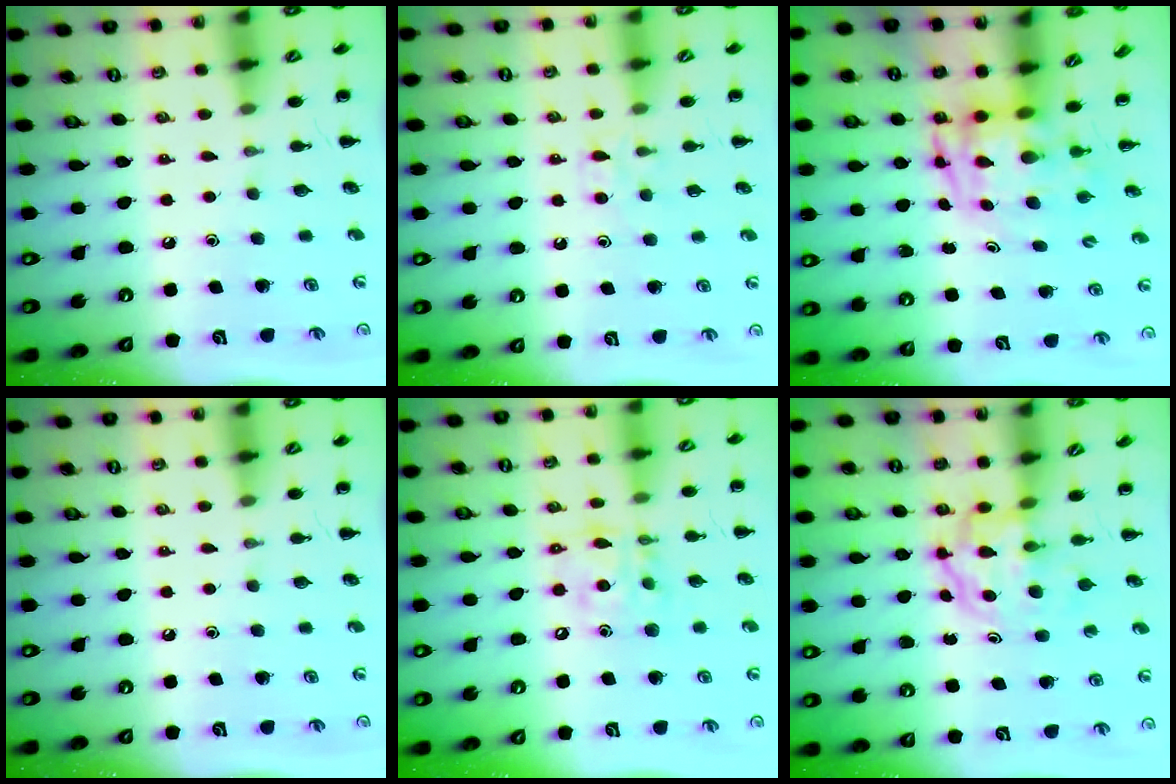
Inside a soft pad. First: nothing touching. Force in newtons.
{"total": 5.1, "press": 4.8, "slide": 1.6}
{"total": 3.4, "press": 3.4, "slide": 0.7}
{"total": 0.0}
{"total": 13.0, "press": 12.7, "slide": 3.2}
{"total": 3.9, "press": 3.9, "slide": 0.5}